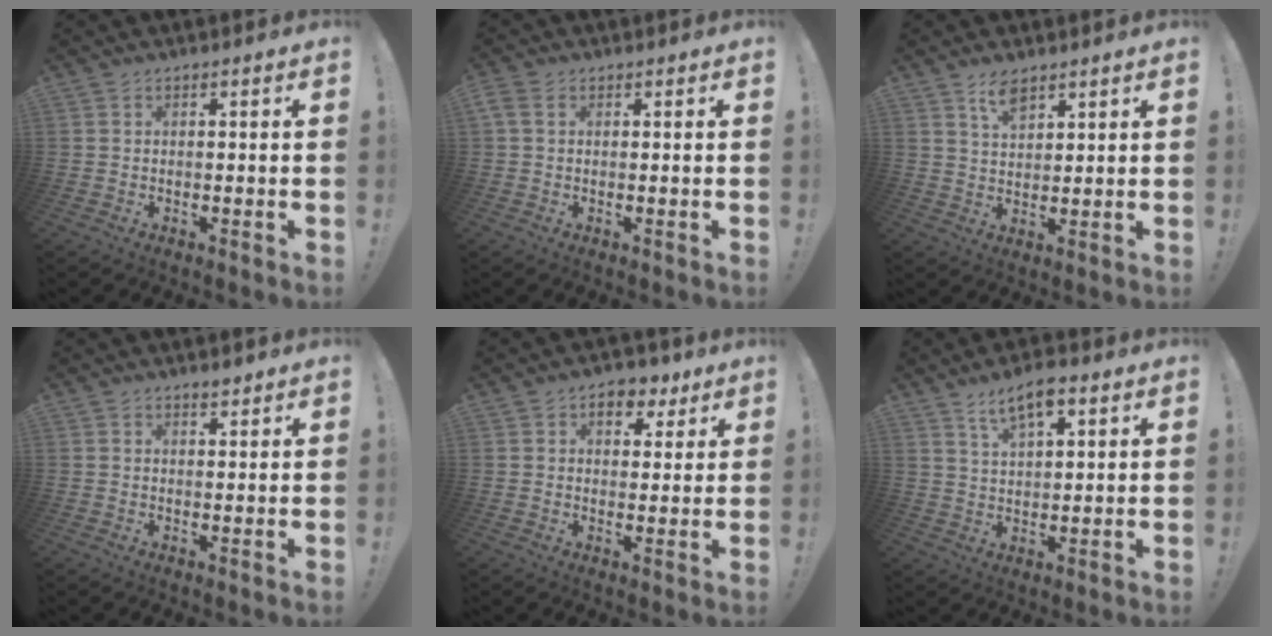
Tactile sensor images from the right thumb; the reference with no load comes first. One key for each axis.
{"total": 2.8, "fx": 0.9, "fy": 1.9, "fz": 1.9, "tx": -0.031, "ty": 0.004, "tz": 0.017}
{"total": 5.9, "fx": 4.1, "fy": 2.5, "fz": 3.4, "tx": -0.067, "ty": -0.016, "tz": 0.075}
{"total": 2.0, "fx": 1.7, "fy": 0.7, "fz": 0.7, "tx": 0.008, "ty": -0.015, "tz": 0.028}
{"total": 7.2, "fx": 3.7, "fy": 5.1, "fz": 3.4, "tx": -0.029, "ty": -0.017, "tz": 0.062}
{"total": 8.2, "fx": 5.1, "fy": 3.2, "fz": 5.5, "tx": -0.091, "ty": -0.015, "tz": 0.091}